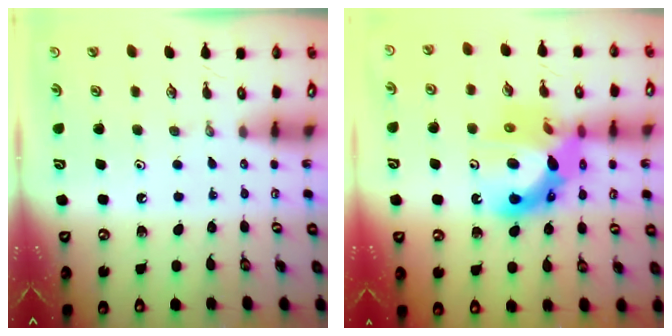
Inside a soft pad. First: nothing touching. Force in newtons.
{"total": 15.9, "press": 15.8, "slide": 1.5}